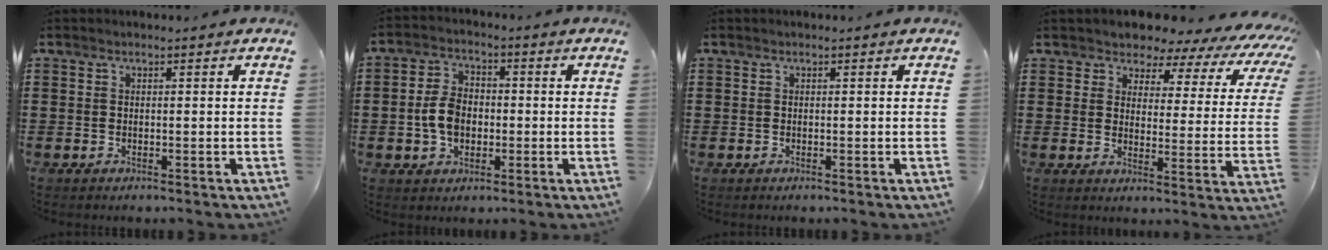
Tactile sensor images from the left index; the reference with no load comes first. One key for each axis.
{"total": 5.9, "fx": -0.9, "fy": 4.1, "fz": 4.1, "tx": -0.101, "ty": 0.003, "tz": -0.022}
{"total": 0.0}
{"total": 4.5, "fx": 3.9, "fy": 1.9, "fz": 1.2, "tx": -0.043, "ty": -0.026, "tz": 0.063}